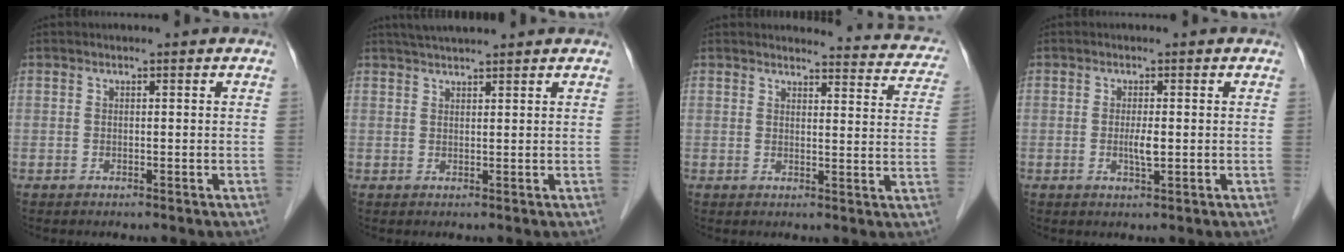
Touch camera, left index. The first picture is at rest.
{"total": 4.6, "force": [4.1, 0.1, 2.1], "torque": [-0.031, 0.029, 0.070]}
{"total": 11.9, "force": [11.5, 2.6, 1.8], "torque": [0.018, -0.048, 0.092]}
{"total": 2.1, "force": [-0.3, 0.3, 2.0], "torque": [-0.041, -0.006, -0.005]}